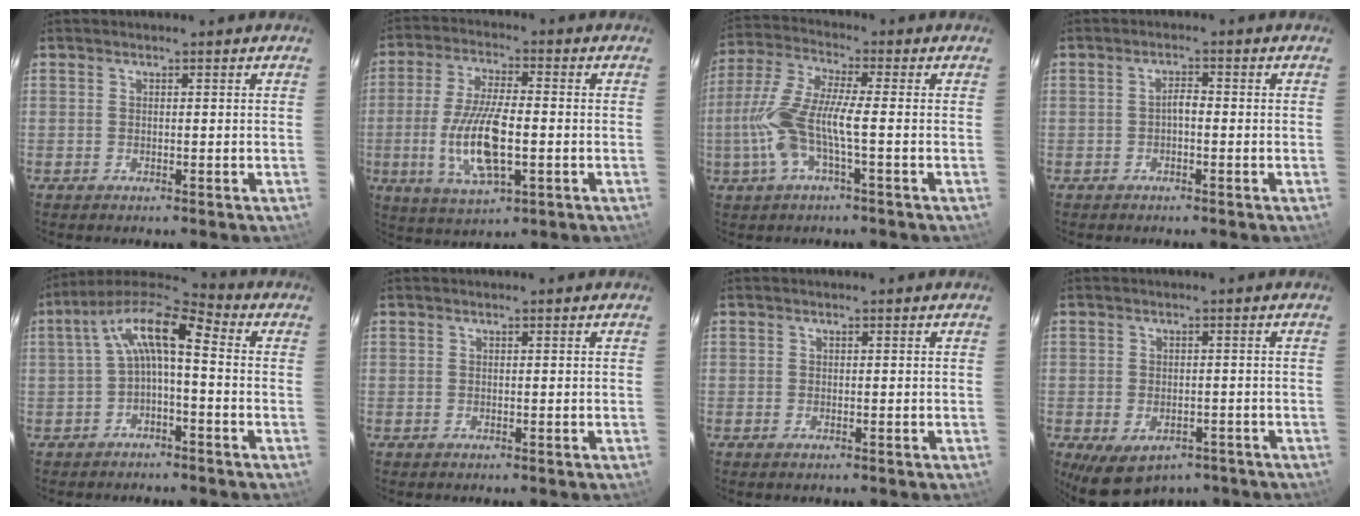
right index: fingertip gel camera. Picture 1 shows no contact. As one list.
[{"total": 13.1, "force": [-2.5, 4.2, 12.2], "torque": [-0.248, -0.008, -0.044]}, {"total": 11.1, "force": [-2.6, 2.0, 10.6], "torque": [-0.233, 0.002, -0.048]}, {"total": 1.6, "force": [-0.6, 0.7, 1.4], "torque": [-0.025, 0.008, -0.012]}, {"total": 9.7, "force": [-0.3, 3.2, 9.2], "torque": [-0.182, 0.027, -0.012]}, {"total": 0.0}, {"total": 0.6, "force": [-0.4, 0.3, 0.3], "torque": [-0.006, -0.003, -0.007]}, {"total": 9.4, "force": [-5.7, 5.5, 5.0], "torque": [-0.092, -0.016, -0.070]}]